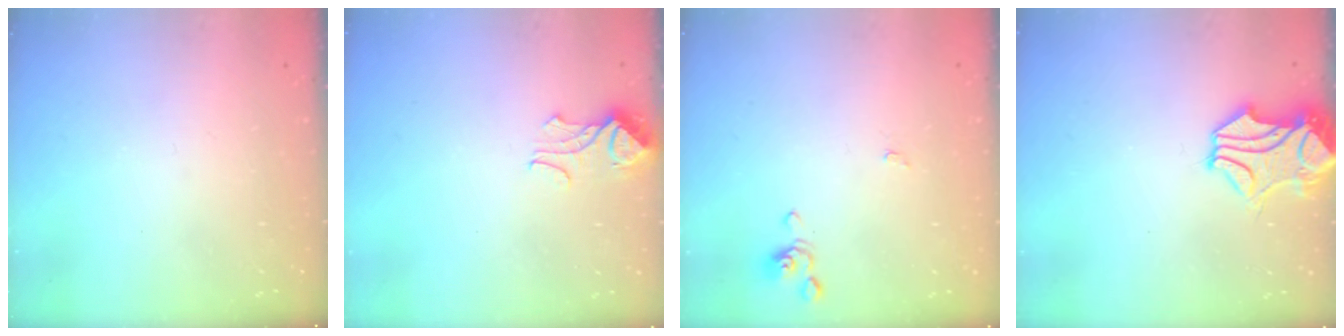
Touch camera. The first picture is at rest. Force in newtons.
{"total": 1.2, "press": 0.6, "slide": 1.0}
{"total": 0.0}
{"total": 2.4, "press": 2.1, "slide": 1.2}